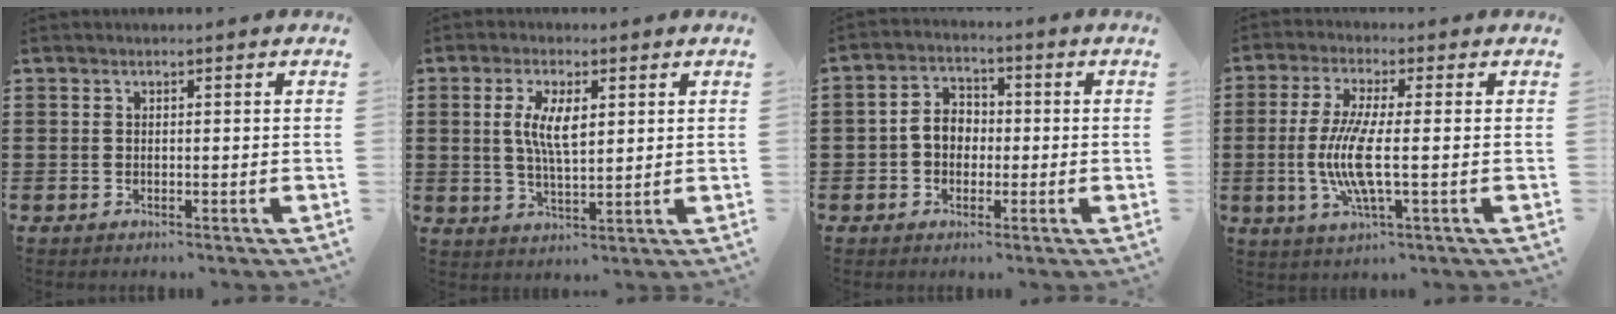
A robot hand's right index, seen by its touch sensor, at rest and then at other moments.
{"total": 6.2, "force": [1.3, 2.2, 5.7], "torque": [-0.115, 0.006, 0.022]}
{"total": 4.5, "force": [-0.7, 3.6, 2.7], "torque": [-0.065, 0.009, -0.018]}
{"total": 8.5, "force": [-1.1, 1.4, 8.3], "torque": [-0.178, -0.021, -0.027]}